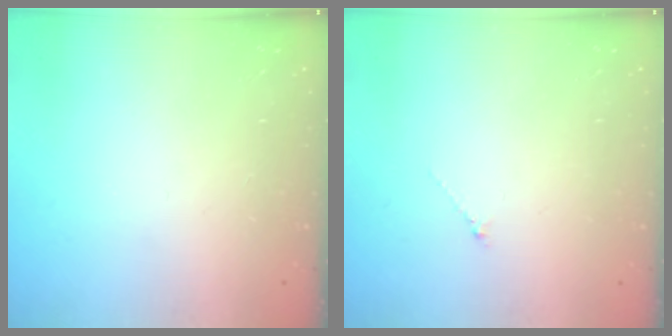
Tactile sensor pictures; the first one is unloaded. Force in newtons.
{"total": 0.6, "press": 0.5, "slide": 0.3}